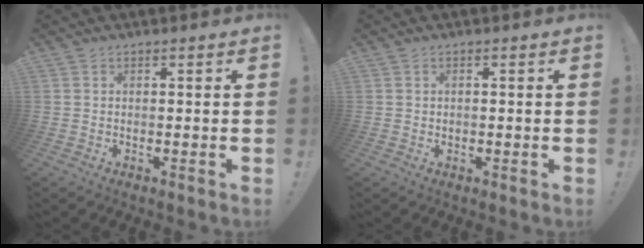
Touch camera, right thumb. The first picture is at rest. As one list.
[{"total": 0.7, "force": [0.2, 0.7, -0.1], "torque": [0.001, 0.005, 0.002]}]